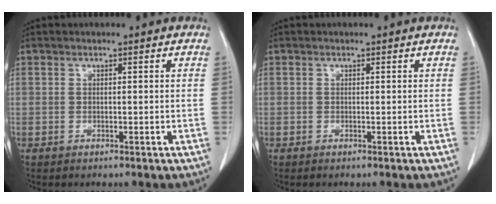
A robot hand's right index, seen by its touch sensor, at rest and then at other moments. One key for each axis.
{"total": 0.0}